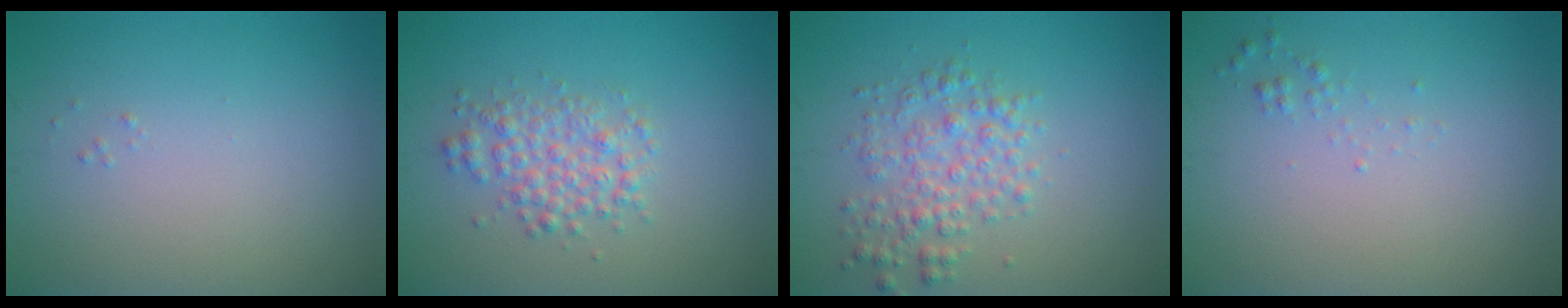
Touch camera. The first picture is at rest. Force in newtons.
{"total": 3.0, "press": 3.0, "slide": 0.1}
{"total": 3.3, "press": 3.3, "slide": 0.1}
{"total": 0.6, "press": 0.6, "slide": 0.0}